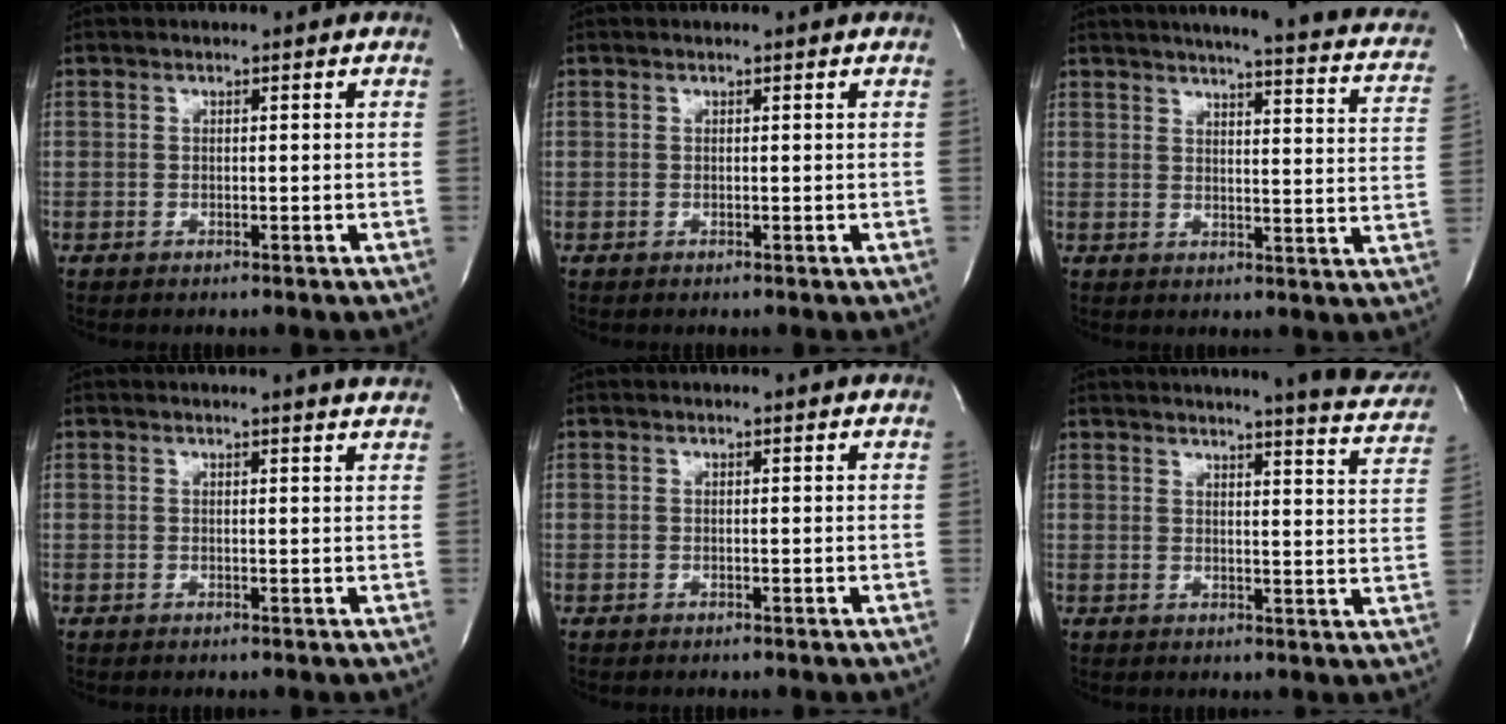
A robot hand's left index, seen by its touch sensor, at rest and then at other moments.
{"total": 0.0}
{"total": 19.2, "force": [15.7, 2.1, 10.7], "torque": [-0.140, -0.026, 0.166]}
{"total": 3.3, "force": [3.2, -0.4, 0.8], "torque": [-0.013, -0.017, 0.016]}
{"total": 0.0}
{"total": 13.5, "force": [12.6, 0.4, 4.8], "torque": [-0.053, -0.072, 0.123]}